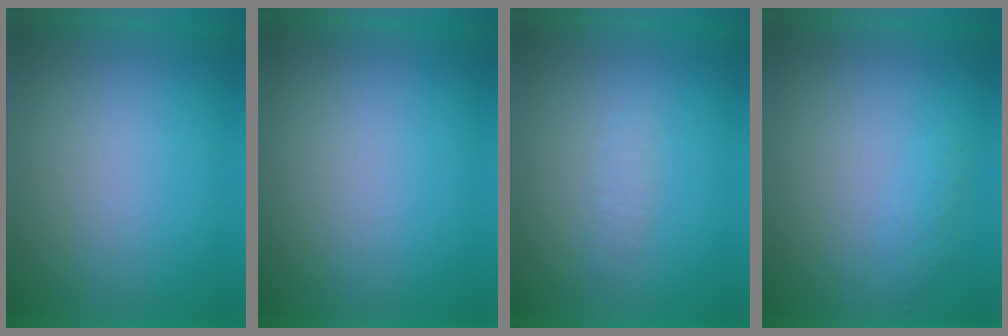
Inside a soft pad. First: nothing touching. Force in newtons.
{"total": 0.0}
{"total": 1.3}
{"total": 2.1}